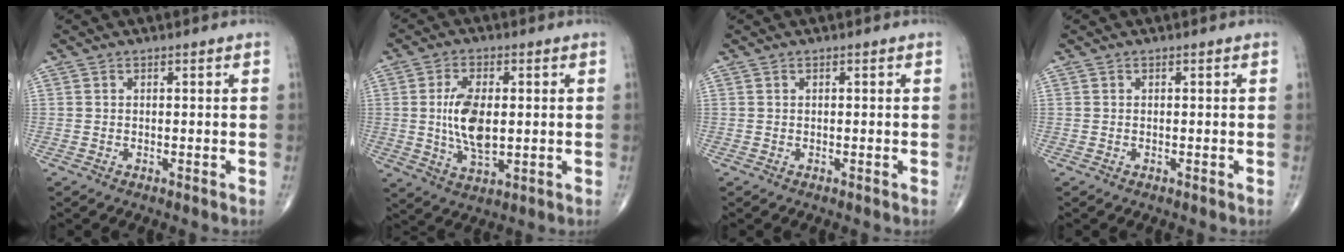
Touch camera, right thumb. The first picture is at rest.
{"total": 9.8, "force": [0.5, 4.8, 8.5], "torque": [-0.162, -0.009, 0.014]}
{"total": 0.0}
{"total": 0.0}